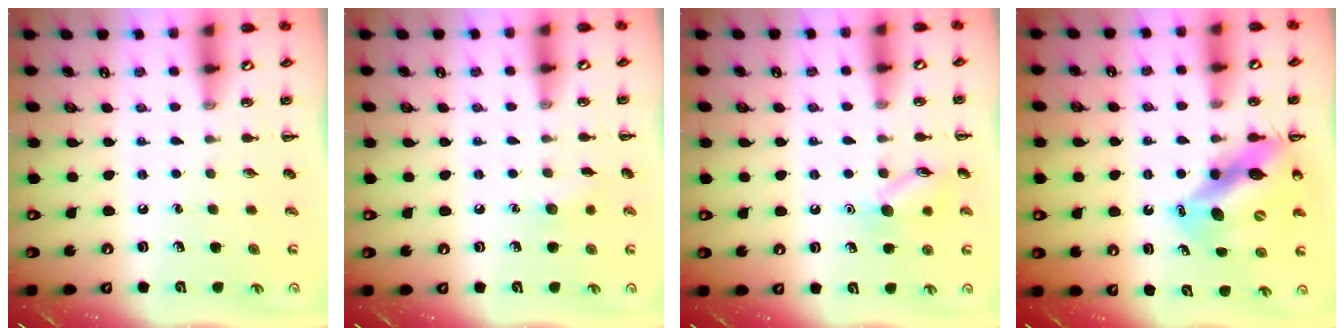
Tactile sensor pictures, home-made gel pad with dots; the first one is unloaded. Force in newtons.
{"total": 5.4, "press": 5.2, "slide": 1.4}
{"total": 9.4, "press": 9.4, "slide": 0.5}
{"total": 12.9, "press": 12.3, "slide": 3.8}